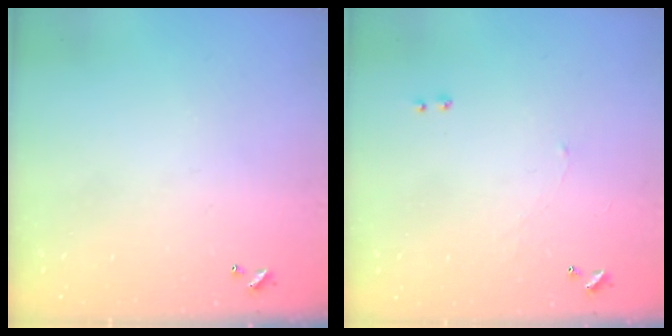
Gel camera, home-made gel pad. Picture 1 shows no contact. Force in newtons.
{"total": 1.2, "press": 1.0, "slide": 0.6}